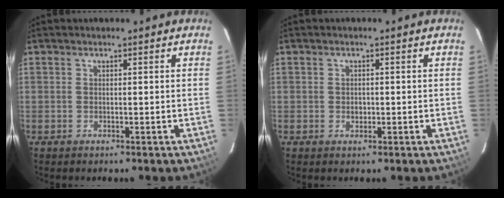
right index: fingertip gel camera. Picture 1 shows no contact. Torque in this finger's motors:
{"motor_torque": [0.13, -0.01, 0.04, 0.01]}